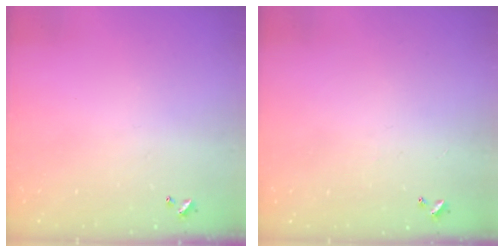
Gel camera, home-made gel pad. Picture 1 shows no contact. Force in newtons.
{"total": 0.6, "press": 0.2, "slide": 0.6}